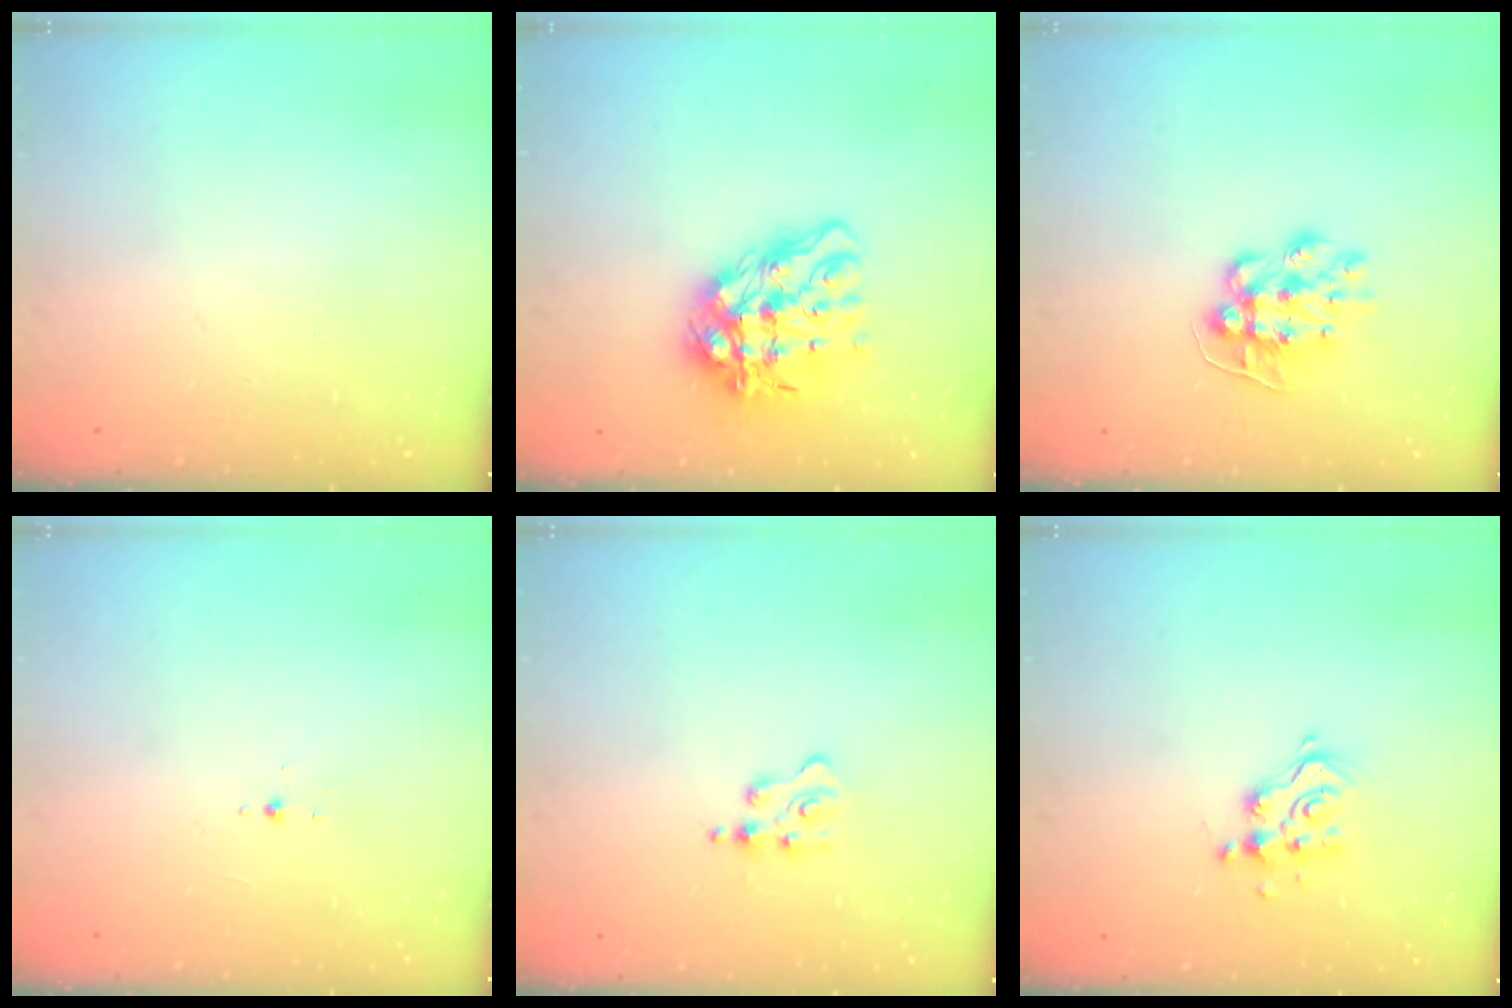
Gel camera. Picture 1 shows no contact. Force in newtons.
{"total": 12.9, "press": 12.8, "slide": 1.8}
{"total": 9.4, "press": 9.4, "slide": 0.7}
{"total": 2.8, "press": 2.8, "slide": 0.7}
{"total": 2.7, "press": 2.7, "slide": 0.5}
{"total": 9.2, "press": 9.2, "slide": 0.8}